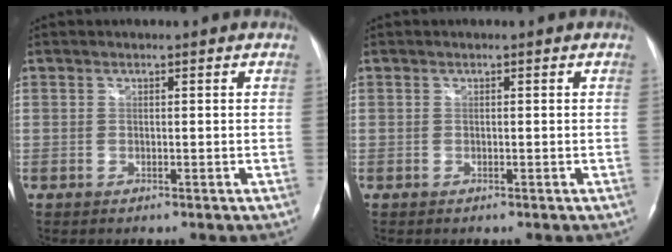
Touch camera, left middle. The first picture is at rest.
{"total": 0.0}